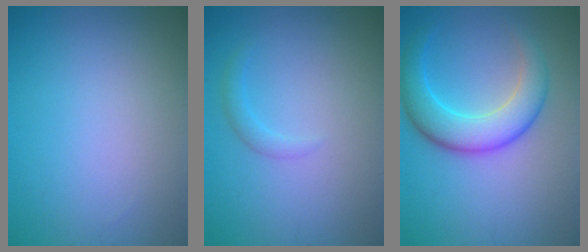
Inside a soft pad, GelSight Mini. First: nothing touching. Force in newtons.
{"total": 1.2, "press": 1.1, "slide": 0.1}
{"total": 5.6, "press": 5.6, "slide": 0.3}